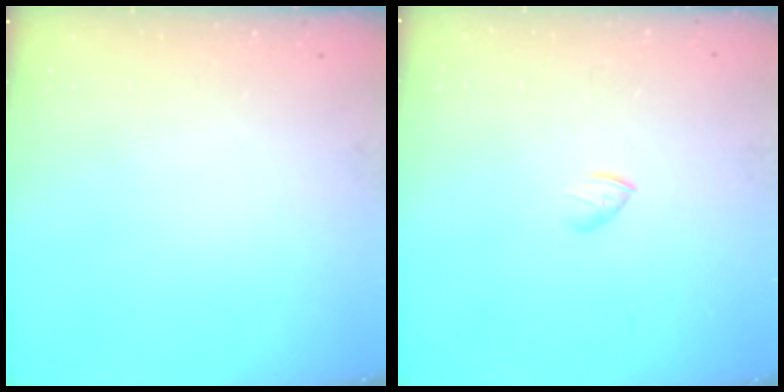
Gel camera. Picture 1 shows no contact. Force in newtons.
{"total": 1.7, "press": 1.6, "slide": 0.6}